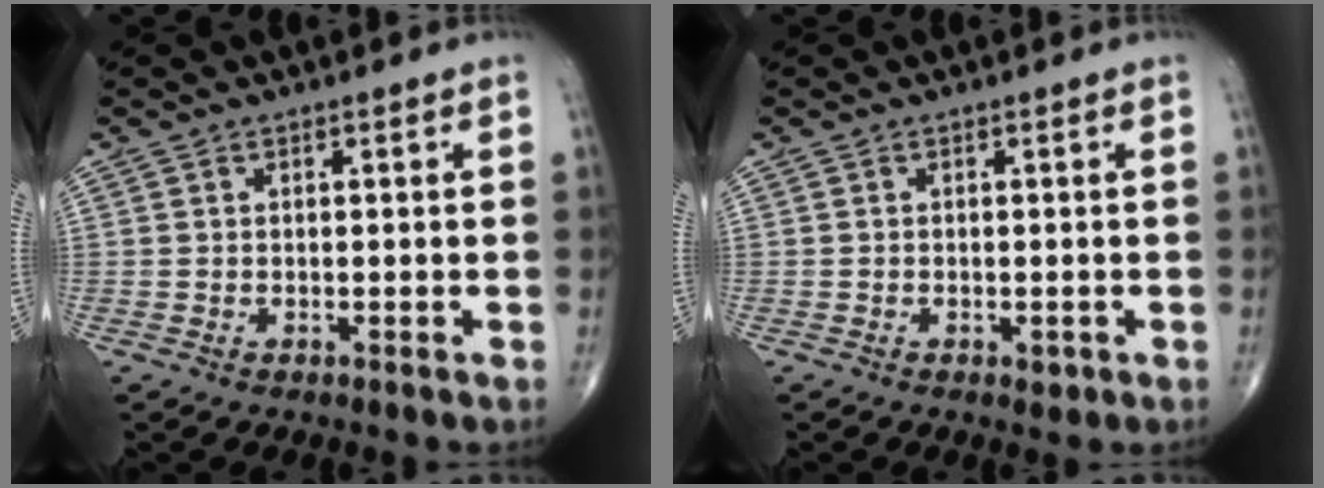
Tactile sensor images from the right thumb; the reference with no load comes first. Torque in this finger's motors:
{"motor_torque": [2.25, 2.15, -0.04, -0.20, -0.01]}